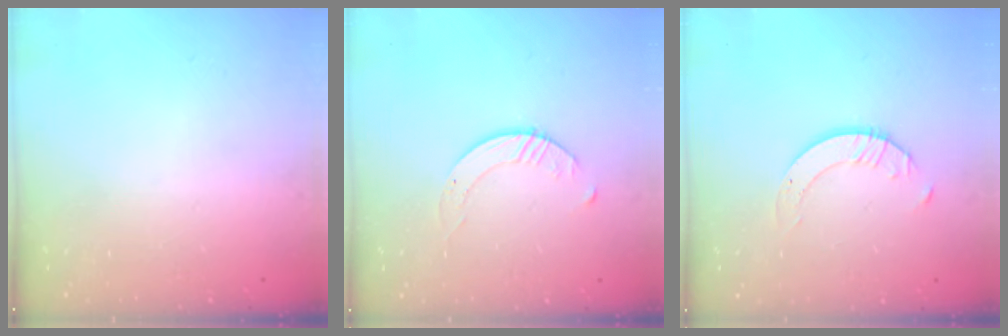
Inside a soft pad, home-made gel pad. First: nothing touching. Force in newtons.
{"total": 2.8, "press": 2.8, "slide": 0.3}
{"total": 2.1, "press": 2.1, "slide": 0.2}